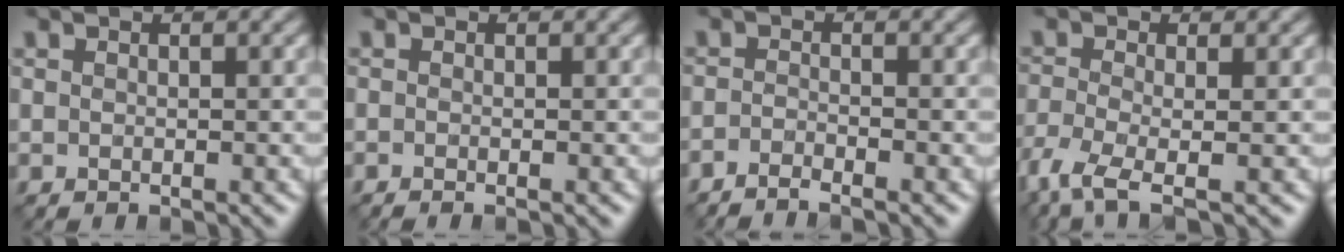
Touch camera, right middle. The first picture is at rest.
{"total": 0.5, "force": [-0.4, -0.1, 0.3], "torque": [-0.011, -0.003, -0.009]}
{"total": 1.8, "force": [-1.7, -0.1, 0.7], "torque": [-0.016, -0.005, -0.040]}
{"total": 4.9, "force": [-3.0, 1.3, 3.6], "torque": [-0.093, -0.014, -0.070]}